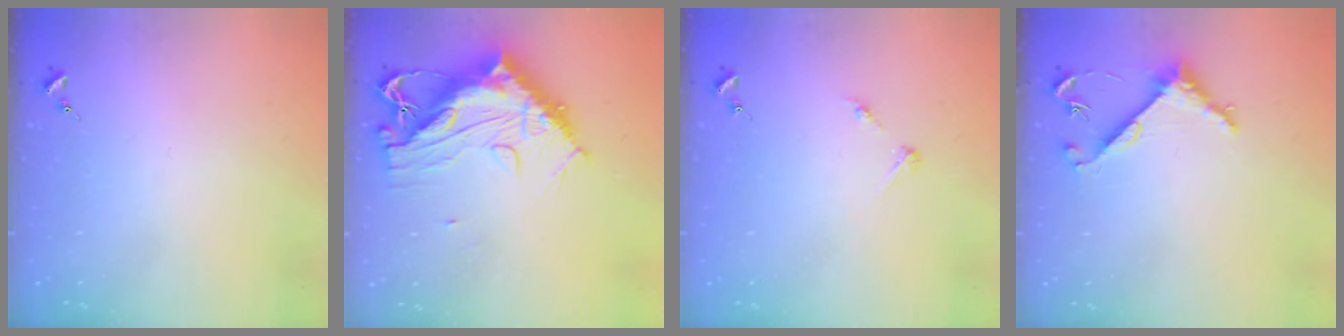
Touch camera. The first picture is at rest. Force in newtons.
{"total": 16.4, "press": 16.3, "slide": 1.5}
{"total": 3.2, "press": 3.1, "slide": 0.4}
{"total": 5.6, "press": 5.6, "slide": 0.2}